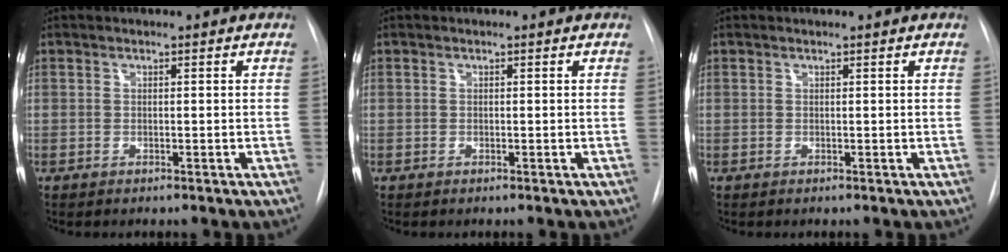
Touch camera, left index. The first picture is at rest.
{"total": 0.0}
{"total": 0.0}